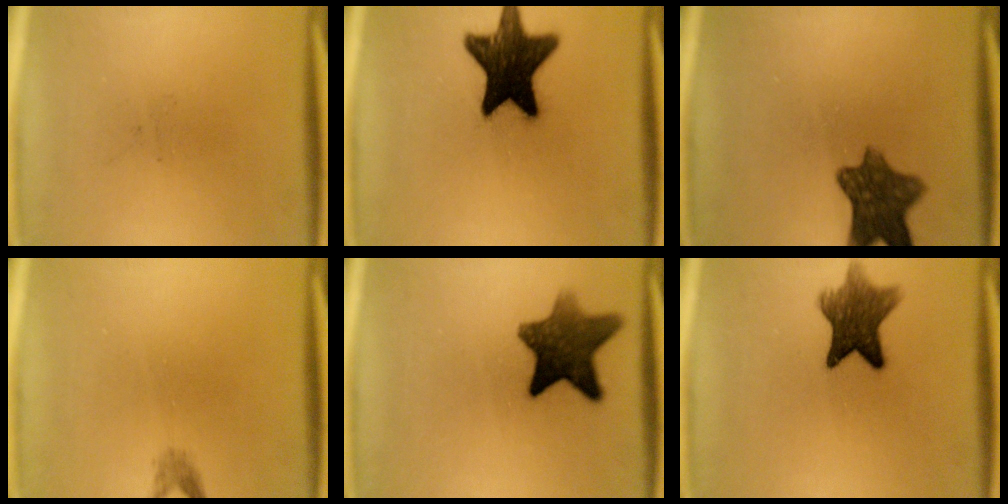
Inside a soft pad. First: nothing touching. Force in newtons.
{"total": 17.5}
{"total": 9.0}
{"total": 1.2}
{"total": 10.7}
{"total": 9.1}